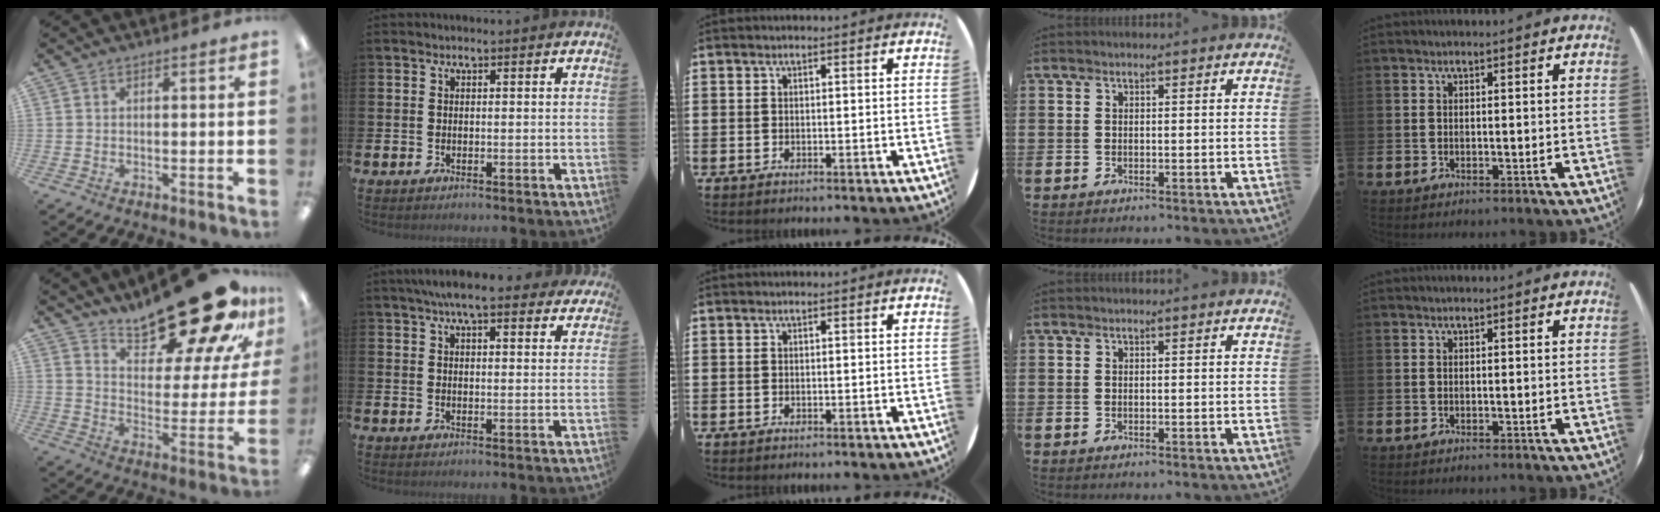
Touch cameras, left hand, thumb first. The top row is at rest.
{"thumb": {"total": 23.9, "force": [19.1, 6.3, 12.8], "torque": [-0.179, -0.133, 0.313]}, "index": {"total": 6.2, "force": [5.5, 1.2, 2.6], "torque": [-0.048, -0.019, 0.099]}}